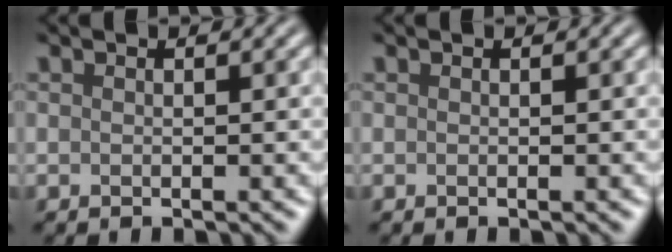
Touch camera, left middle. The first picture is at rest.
{"total": 0.0}